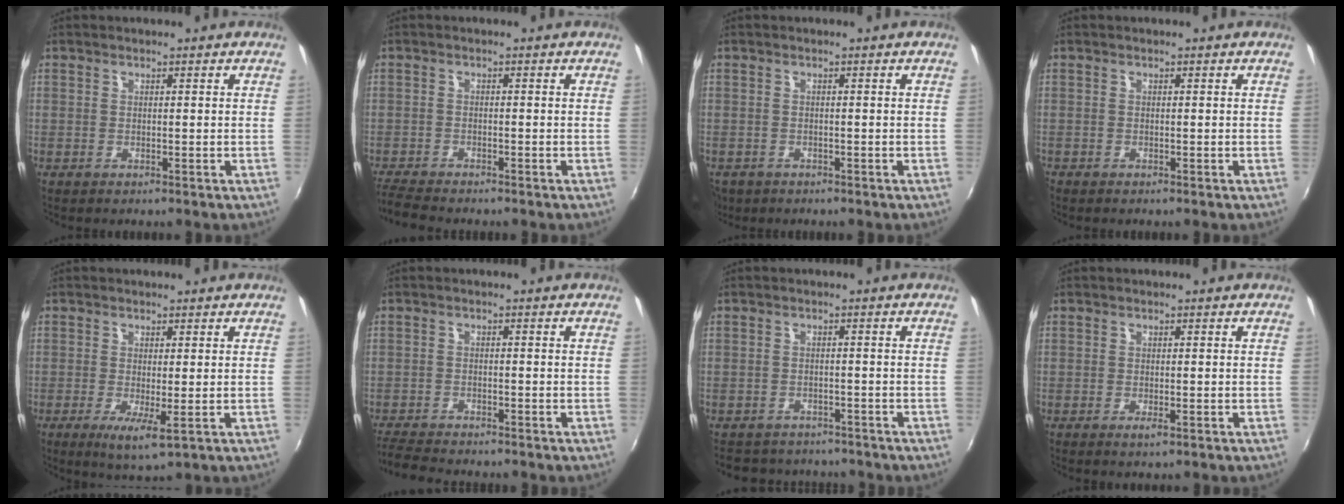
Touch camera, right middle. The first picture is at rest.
{"total": 4.5, "force": [-4.2, 0.1, 1.5], "torque": [-0.046, -0.022, -0.082]}
{"total": 4.6, "force": [-2.7, 3.3, 1.9], "torque": [-0.050, -0.012, -0.043]}
{"total": 0.0}
{"total": 4.5, "force": [-0.9, 0.4, 4.4], "torque": [-0.083, -0.019, -0.015]}
{"total": 5.8, "force": [-5.5, 0.5, 1.8], "torque": [-0.057, -0.022, -0.100]}
{"total": 8.0, "force": [-7.0, 3.3, 2.1], "torque": [-0.052, -0.006, -0.100]}
{"total": 1.2, "force": [-0.4, 0.1, 1.1], "torque": [-0.021, -0.005, -0.008]}